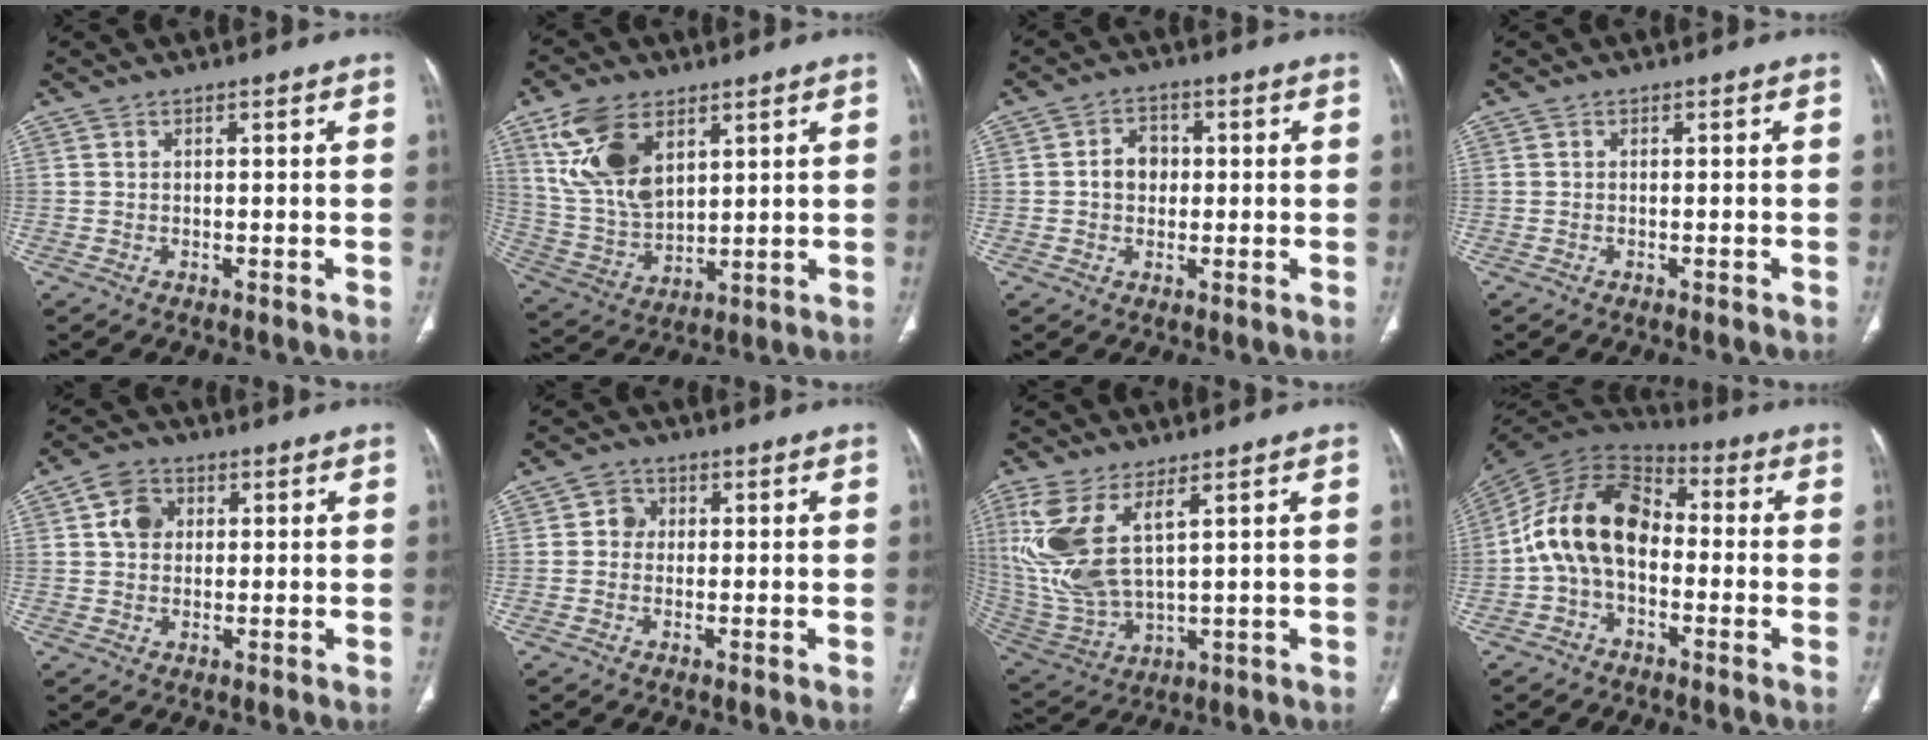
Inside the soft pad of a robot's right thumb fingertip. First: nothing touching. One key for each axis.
{"total": 14.9, "fx": 6.9, "fy": 8.4, "fz": 10.2, "tx": -0.190, "ty": -0.024, "tz": 0.149}
{"total": 4.7, "fx": 0.1, "fy": 3.8, "fz": 2.8, "tx": -0.028, "ty": 0.011, "tz": -0.003}
{"total": 0.6, "fx": -0.4, "fy": 0.1, "fz": 0.4, "tx": -0.011, "ty": -0.002, "tz": -0.004}
{"total": 5.8, "fx": 1.5, "fy": 4.6, "fz": 3.2, "tx": -0.041, "ty": 0.004, "tz": 0.022}
{"total": 3.1, "fx": 0.4, "fy": 2.8, "fz": 1.2, "tx": 0.001, "ty": 0.006, "tz": 0.002}
{"total": 14.1, "fx": 5.4, "fy": 5.7, "fz": 11.7, "tx": -0.272, "ty": -0.022, "tz": 0.126}
{"total": 15.3, "fx": -1.5, "fy": 10.1, "fz": 11.4, "tx": -0.197, "ty": 0.046, "tz": -0.039}